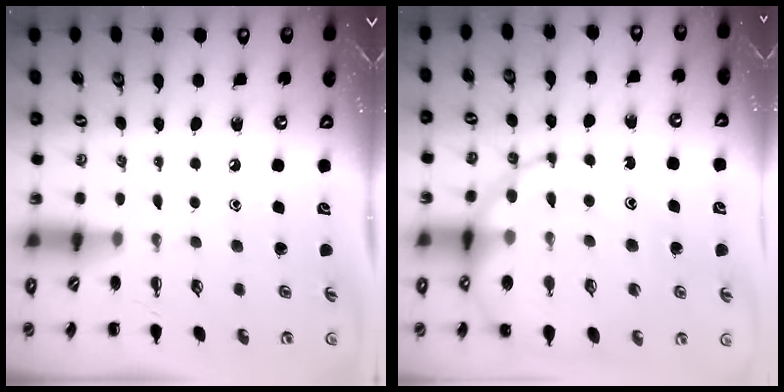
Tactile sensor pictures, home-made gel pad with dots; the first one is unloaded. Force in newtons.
{"total": 19.1, "press": 18.8, "slide": 3.2}